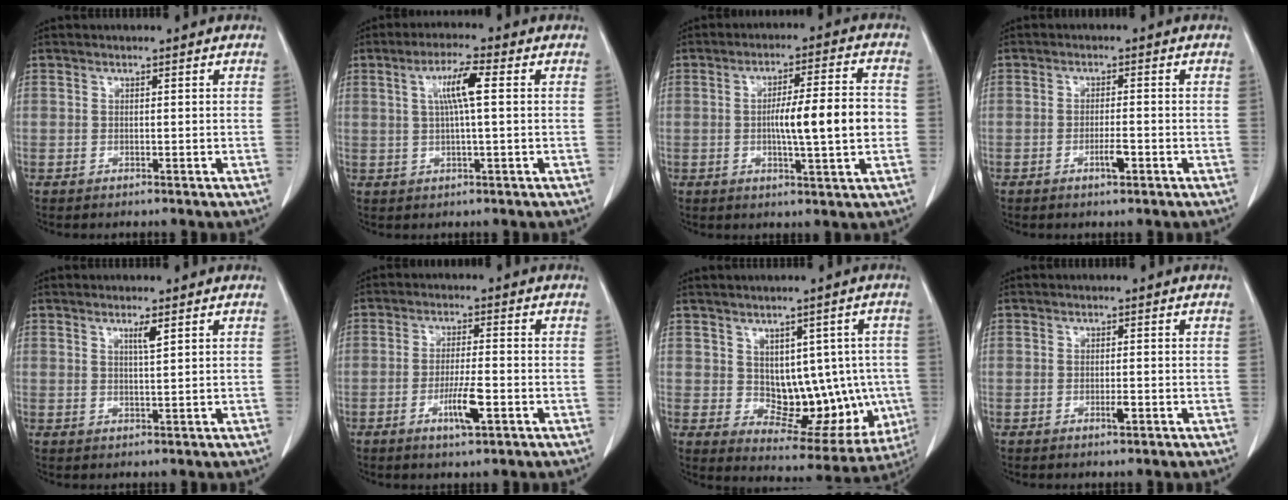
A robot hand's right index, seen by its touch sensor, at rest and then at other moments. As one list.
[{"total": 5.7, "force": [1.3, 0.2, 5.6], "torque": [-0.104, 0.008, 0.023]}, {"total": 10.3, "force": [-0.8, 0.7, 10.3], "torque": [-0.162, 0.009, -0.016]}, {"total": 2.5, "force": [-1.1, 0.4, 2.2], "torque": [-0.034, 0.001, -0.016]}, {"total": 2.0, "force": [1.1, -0.1, 1.6], "torque": [-0.031, -0.005, 0.019]}, {"total": 5.4, "force": [-2.1, 0.6, 4.9], "torque": [-0.089, -0.004, -0.036]}, {"total": 12.2, "force": [0.0, 7.2, 9.9], "torque": [-0.104, 0.014, 0.030]}, {"total": 1.2, "force": [-0.5, 0.2, 1.1], "torque": [-0.018, 0.000, -0.005]}]